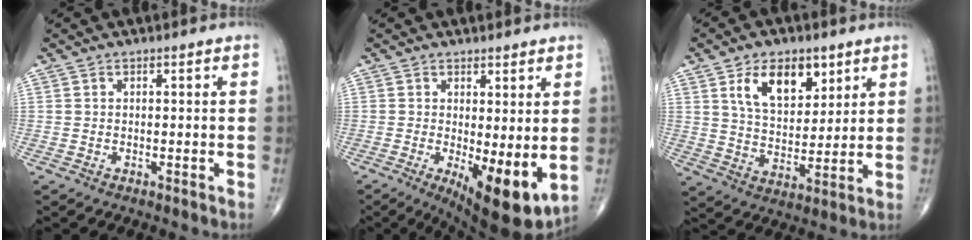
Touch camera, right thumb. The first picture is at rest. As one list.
[{"total": 10.2, "force": [-1.2, 3.5, 9.5], "torque": [-0.138, -0.028, -0.007]}, {"total": 12.3, "force": [5.9, 7.1, 8.1], "torque": [-0.105, -0.031, 0.110]}]